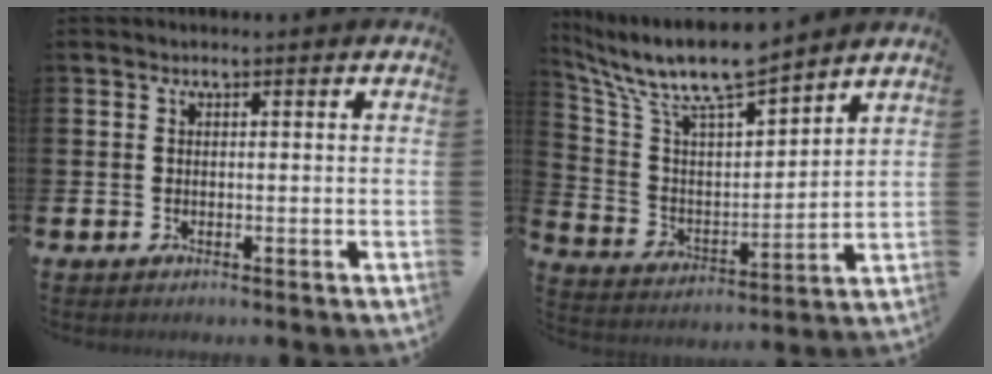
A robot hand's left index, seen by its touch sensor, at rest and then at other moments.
{"total": 10.3, "force": [9.4, 1.5, 3.9], "torque": [-0.123, -0.062, 0.163]}